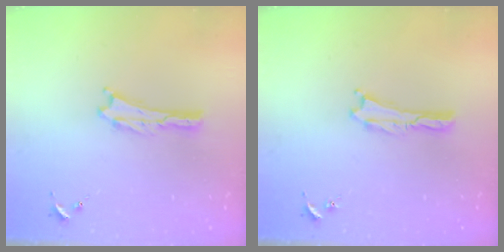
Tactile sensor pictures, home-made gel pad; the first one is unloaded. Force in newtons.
{"total": 0.0}